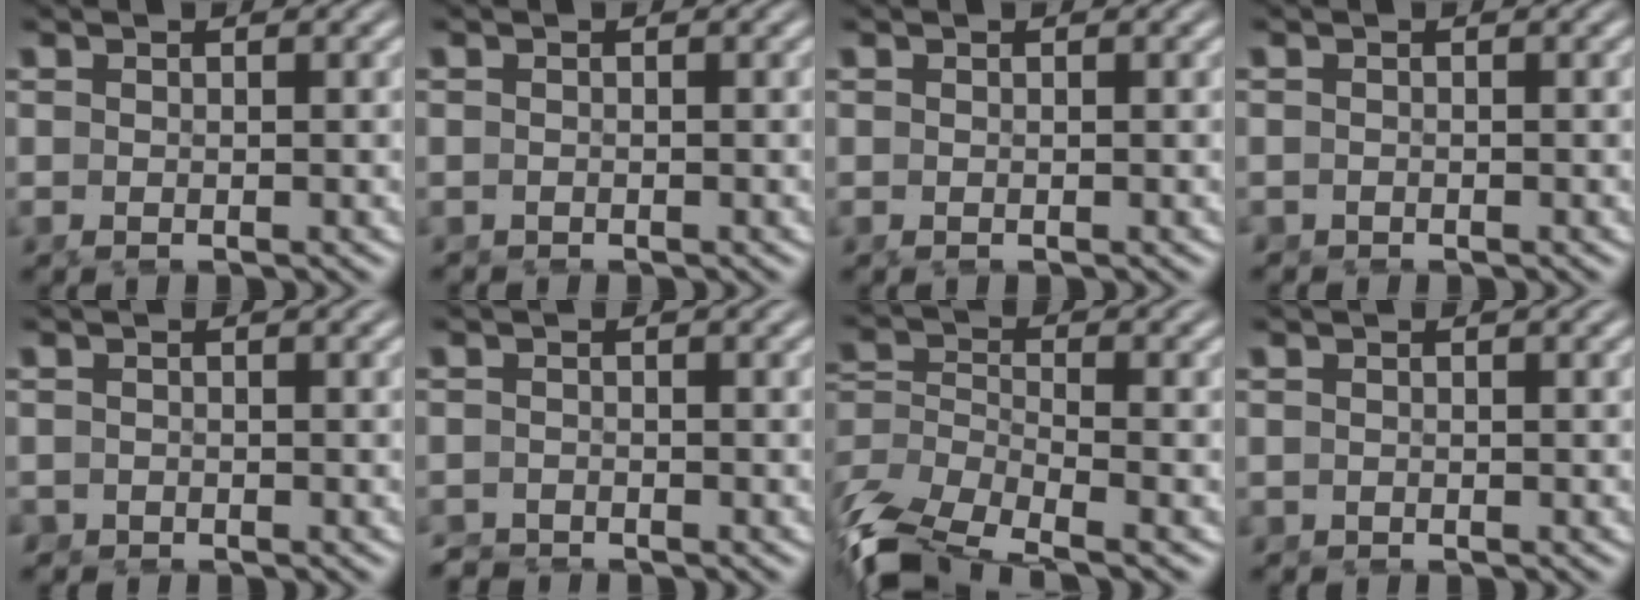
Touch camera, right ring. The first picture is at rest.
{"total": 1.1, "force": [-0.6, 0.9, 0.0], "torque": [-0.010, -0.010, -0.011]}
{"total": 0.0}
{"total": 1.6, "force": [-0.9, 1.3, 0.1], "torque": [-0.014, -0.013, -0.015]}
{"total": 2.5, "force": [-1.6, 1.9, 0.1], "torque": [-0.016, -0.020, -0.026]}
{"total": 2.2, "force": [-2.1, 0.4, -0.3], "torque": [0.001, -0.018, -0.036]}
{"total": 8.2, "force": [-4.9, 5.1, 4.2], "torque": [-0.118, -0.052, -0.067]}
{"total": 1.3, "force": [-0.6, 1.1, 0.0], "torque": [-0.013, -0.011, -0.010]}